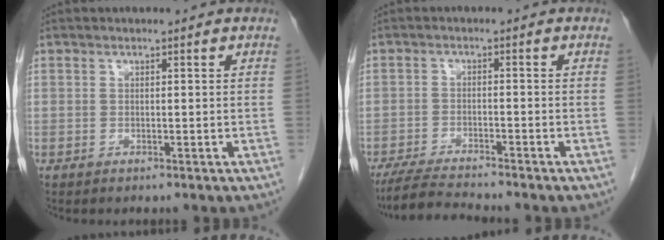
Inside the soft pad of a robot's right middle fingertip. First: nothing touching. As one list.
[{"total": 6.7, "force": [-6.1, -0.5, 2.7], "torque": [-0.047, -0.023, -0.106]}]